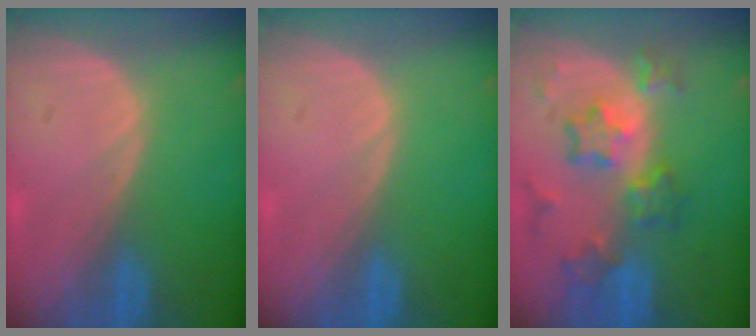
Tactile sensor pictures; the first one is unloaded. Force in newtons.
{"total": 0.0}
{"total": 8.6, "press": 7.6, "slide": 4.1}